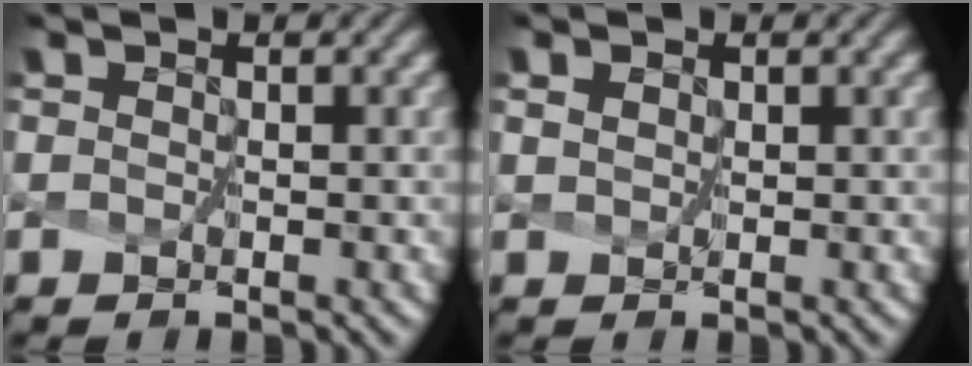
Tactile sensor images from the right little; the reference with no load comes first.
{"total": 1.4, "force": [0.8, 0.9, 0.7], "torque": [-0.017, 0.004, 0.009]}